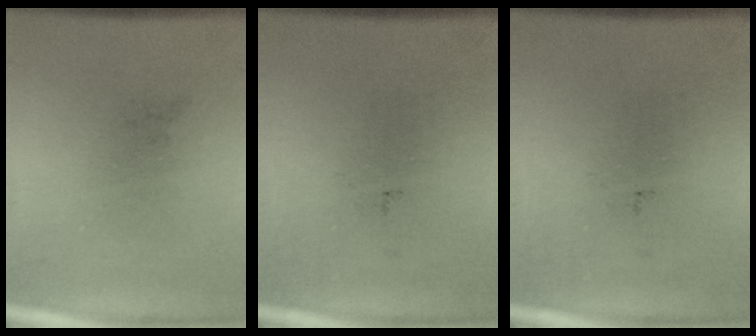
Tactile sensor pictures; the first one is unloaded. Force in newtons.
{"total": 0.0}
{"total": 0.0}